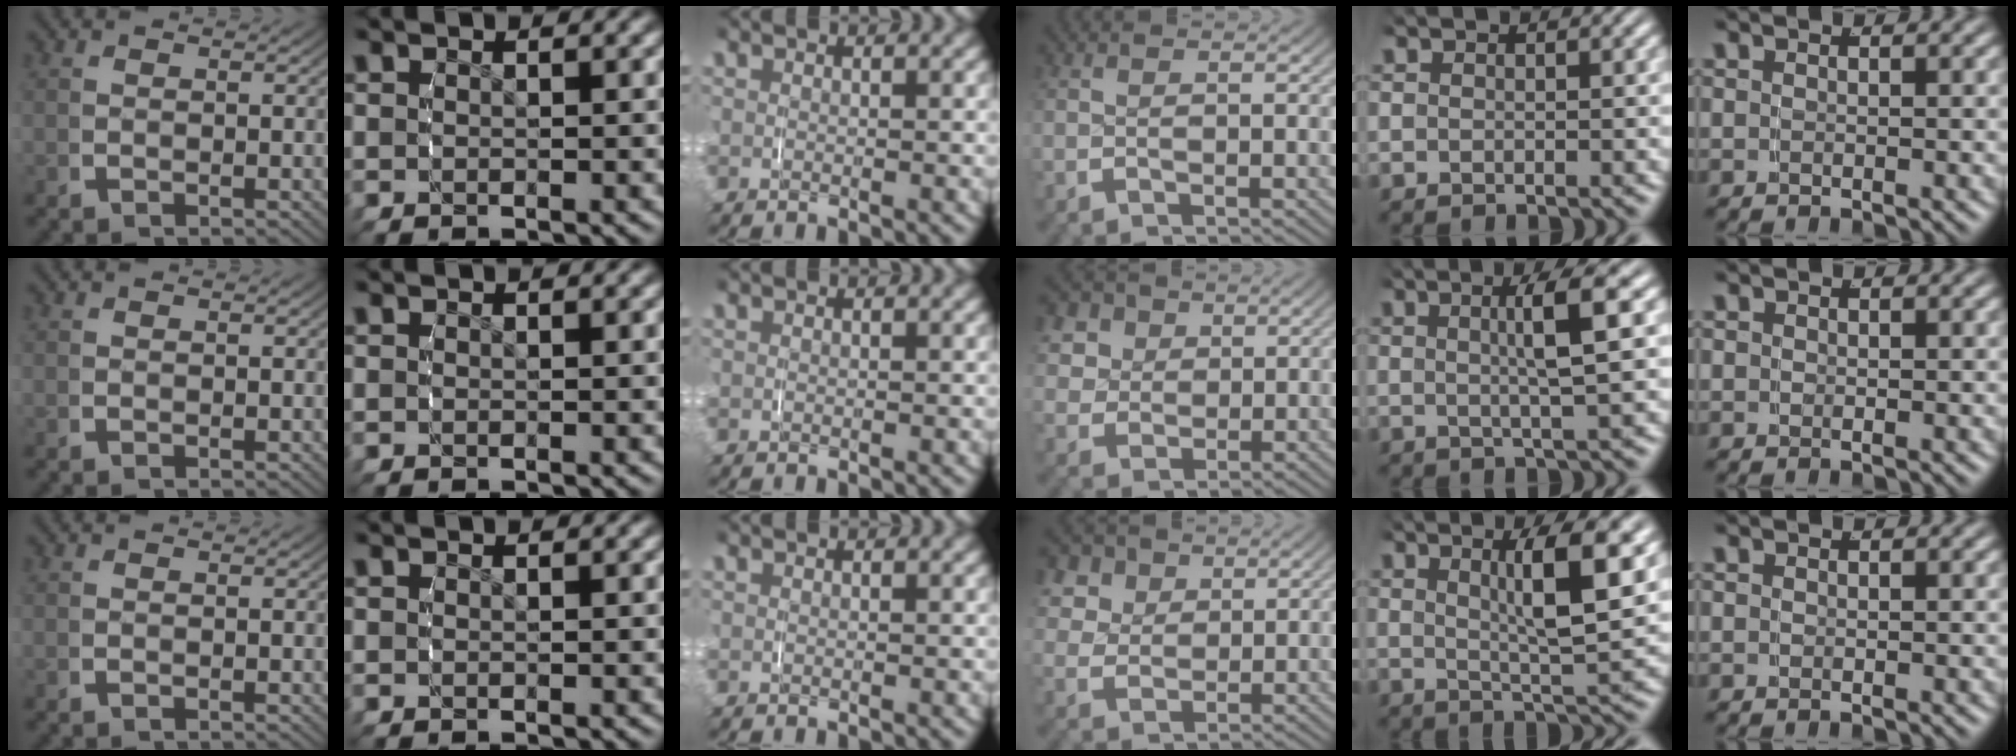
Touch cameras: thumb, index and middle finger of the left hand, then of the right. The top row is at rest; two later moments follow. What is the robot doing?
{"motion": "grasp_and_lifting", "object": "paper towel"}